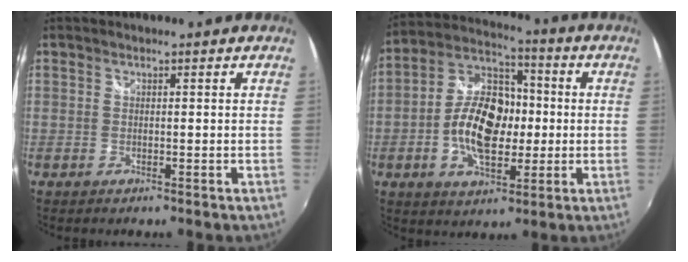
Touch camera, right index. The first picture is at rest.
{"total": 14.7, "force": [-1.9, 8.7, 11.7], "torque": [-0.226, 0.020, -0.034]}